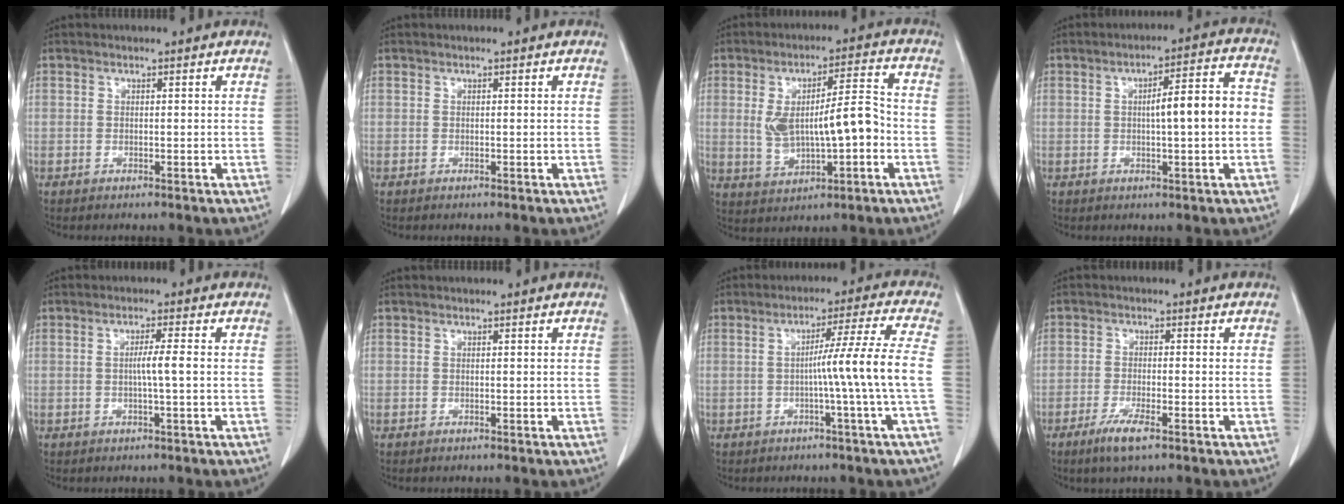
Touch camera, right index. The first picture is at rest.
{"total": 0.0}
{"total": 10.7, "force": [-0.8, 3.2, 10.2], "torque": [-0.183, 0.019, -0.001]}
{"total": 8.3, "force": [-0.1, 1.1, 8.2], "torque": [-0.118, 0.023, -0.002]}
{"total": 2.9, "force": [-0.2, -0.4, 2.9], "torque": [-0.050, 0.000, -0.003]}
{"total": 0.0}
{"total": 8.4, "force": [-1.4, -2.6, 7.9], "torque": [-0.117, 0.009, -0.017]}
{"total": 4.3, "force": [-2.6, 0.5, 3.4], "torque": [-0.071, -0.008, -0.048]}